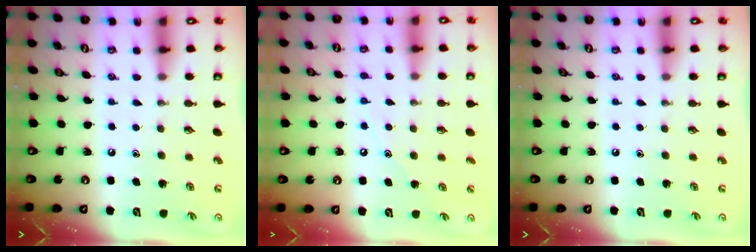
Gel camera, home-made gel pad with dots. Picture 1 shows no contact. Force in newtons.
{"total": 5.6, "press": 5.6, "slide": 0.7}
{"total": 0.0}